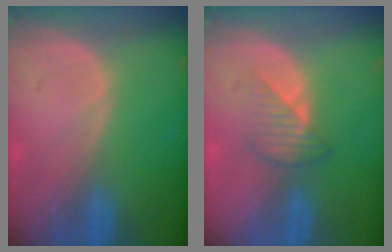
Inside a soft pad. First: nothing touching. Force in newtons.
{"total": 3.5, "press": 3.2, "slide": 1.4}